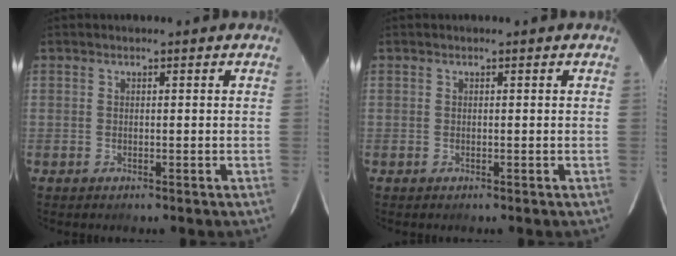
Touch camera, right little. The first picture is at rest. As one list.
[{"total": 0.0}]